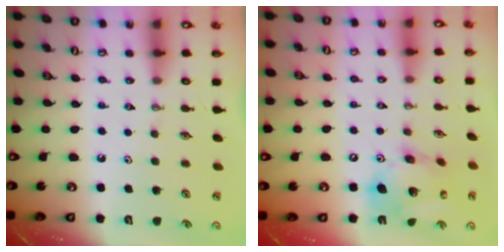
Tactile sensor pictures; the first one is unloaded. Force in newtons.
{"total": 17.9, "press": 17.6, "slide": 3.4}